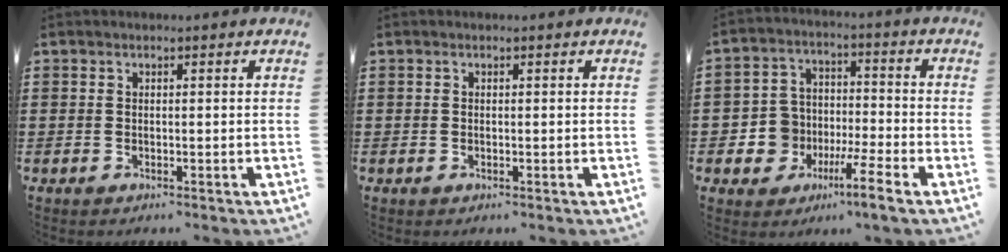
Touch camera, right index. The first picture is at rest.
{"total": 0.0}
{"total": 5.5, "force": [-3.7, 3.3, 2.3], "torque": [-0.063, 0.010, -0.075]}